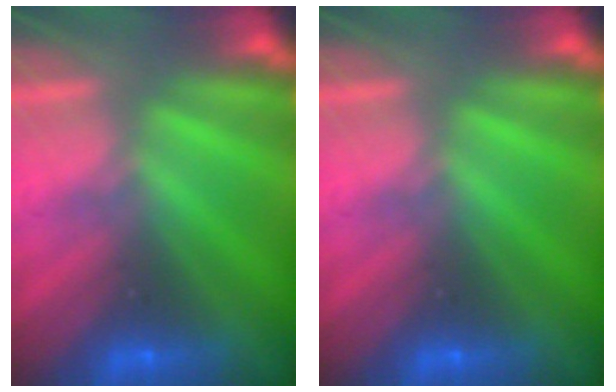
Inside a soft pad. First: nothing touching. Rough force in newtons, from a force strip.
{"total": 0.0}